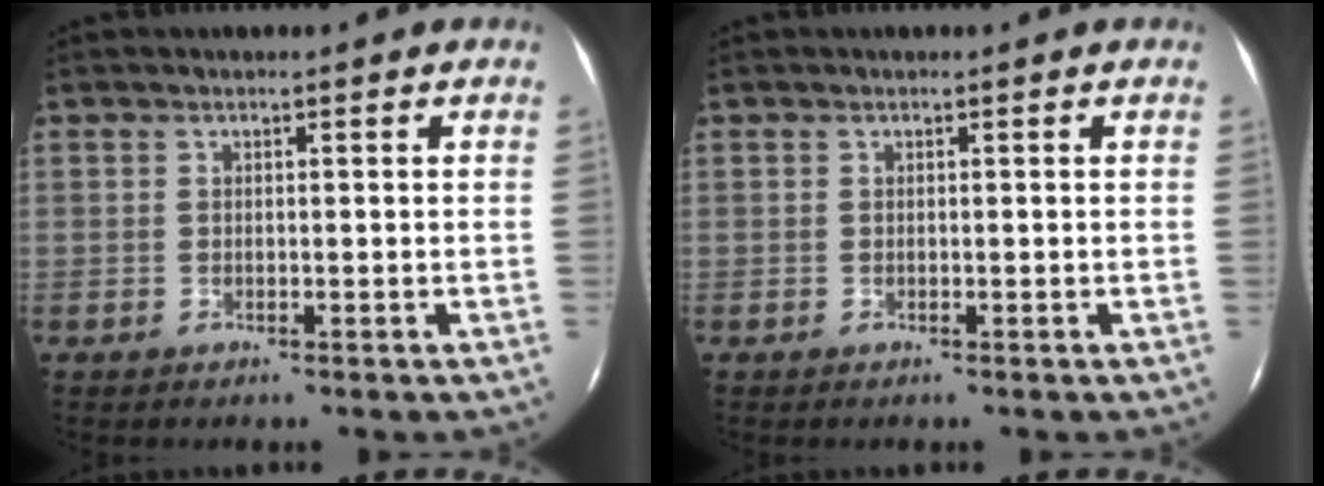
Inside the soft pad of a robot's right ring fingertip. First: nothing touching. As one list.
[{"total": 0.0}]